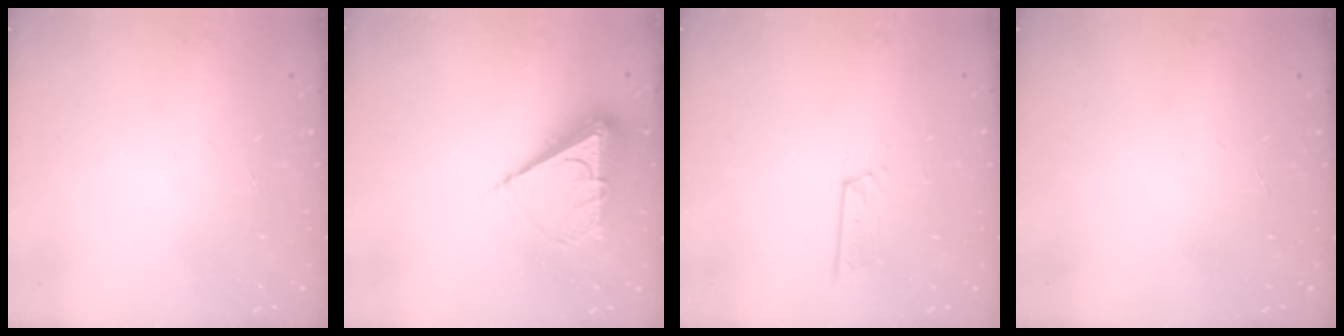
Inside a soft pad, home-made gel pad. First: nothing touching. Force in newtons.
{"total": 7.1, "press": 7.0, "slide": 0.8}
{"total": 6.4, "press": 6.4, "slide": 0.2}
{"total": 0.0}